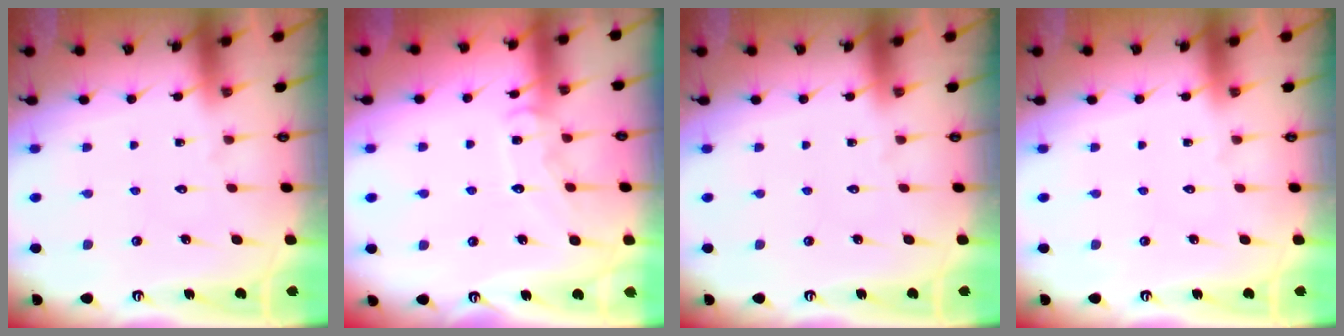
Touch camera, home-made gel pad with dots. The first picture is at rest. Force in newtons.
{"total": 9.4, "press": 9.4, "slide": 0.7}
{"total": 0.0}
{"total": 0.0}